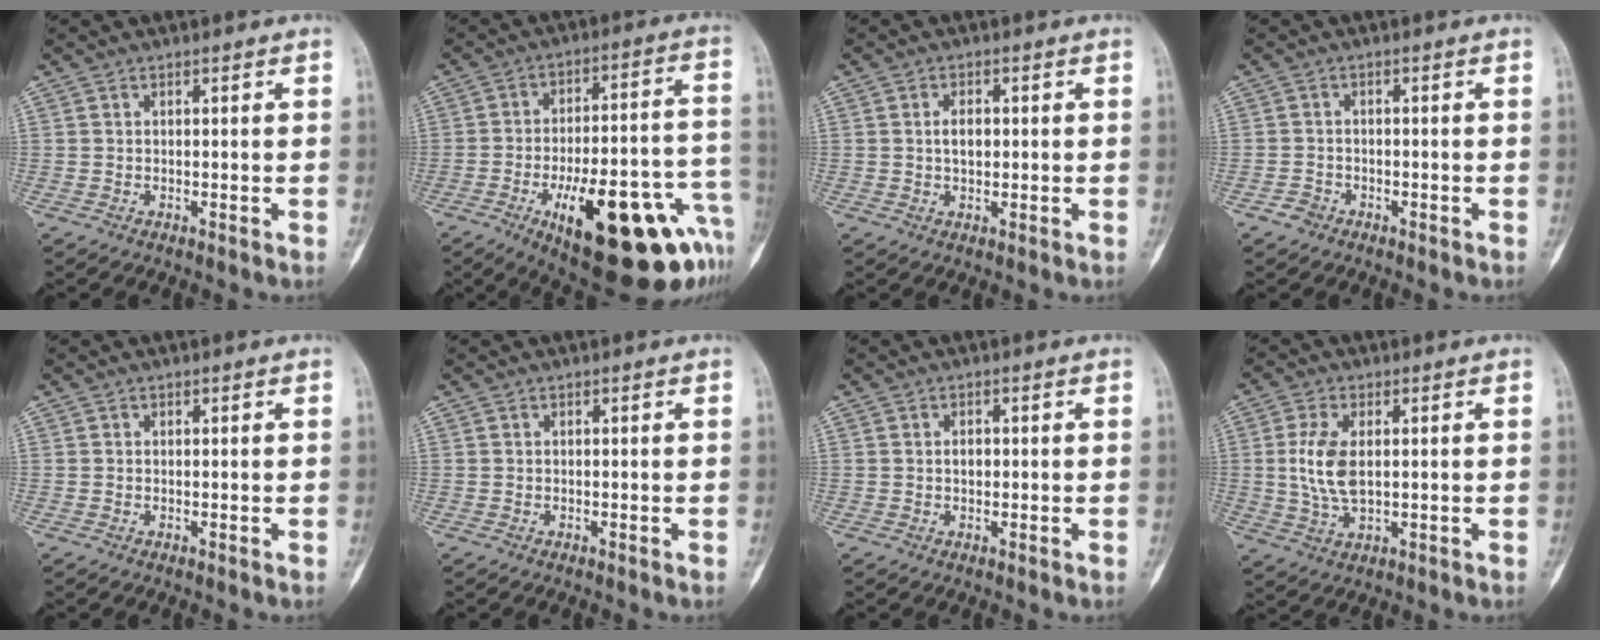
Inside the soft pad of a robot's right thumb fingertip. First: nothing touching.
{"total": 27.4, "force": [-11.6, 9.5, 22.9], "torque": [-0.253, 0.051, -0.152]}
{"total": 3.0, "force": [0.2, 1.8, 2.4], "torque": [-0.034, 0.002, 0.003]}
{"total": 1.8, "force": [-1.3, 1.3, 0.2], "torque": [-0.002, 0.010, -0.025]}
{"total": 0.0}
{"total": 0.0}
{"total": 1.3, "force": [0.0, 0.9, 1.0], "torque": [-0.009, 0.003, 0.000]}
{"total": 8.0, "force": [0.7, 4.2, 6.8], "torque": [-0.148, -0.006, 0.018]}